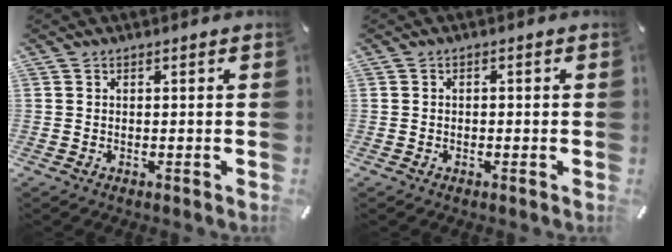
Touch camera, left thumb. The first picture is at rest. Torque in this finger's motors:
{"motor_torque": [-0.07, -0.41, 0.01, 0.10, -0.01]}